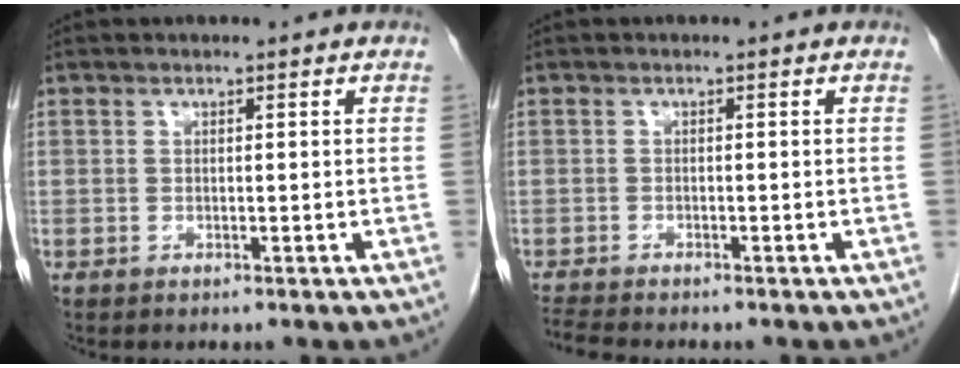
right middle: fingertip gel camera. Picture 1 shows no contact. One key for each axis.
{"total": 3.2, "fx": -3.1, "fy": 0.0, "fz": 1.0, "tx": -0.021, "ty": -0.014, "tz": -0.053}